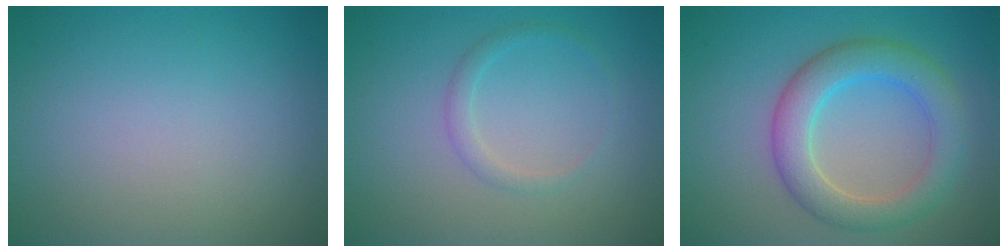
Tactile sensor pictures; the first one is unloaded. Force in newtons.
{"total": 1.2, "press": 1.2, "slide": 0.1}
{"total": 5.1, "press": 5.1, "slide": 0.5}